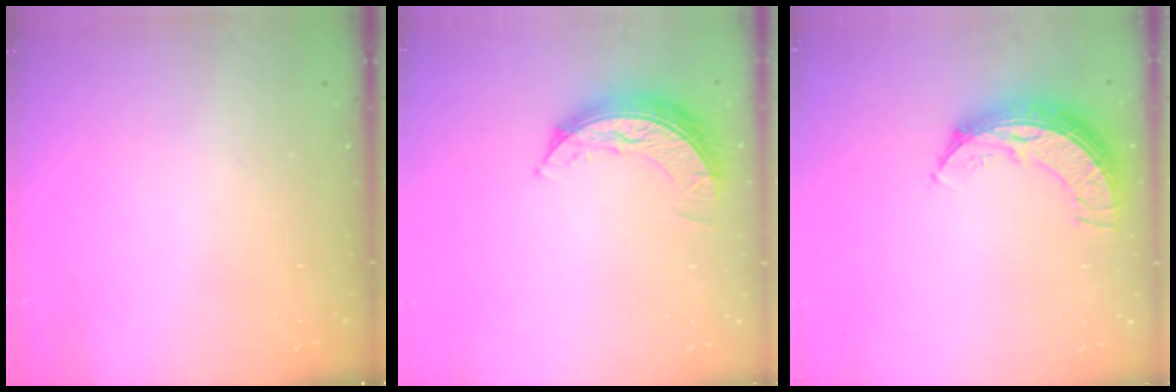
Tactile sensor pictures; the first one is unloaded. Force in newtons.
{"total": 8.4, "press": 8.4, "slide": 0.2}
{"total": 10.6, "press": 10.6, "slide": 1.0}